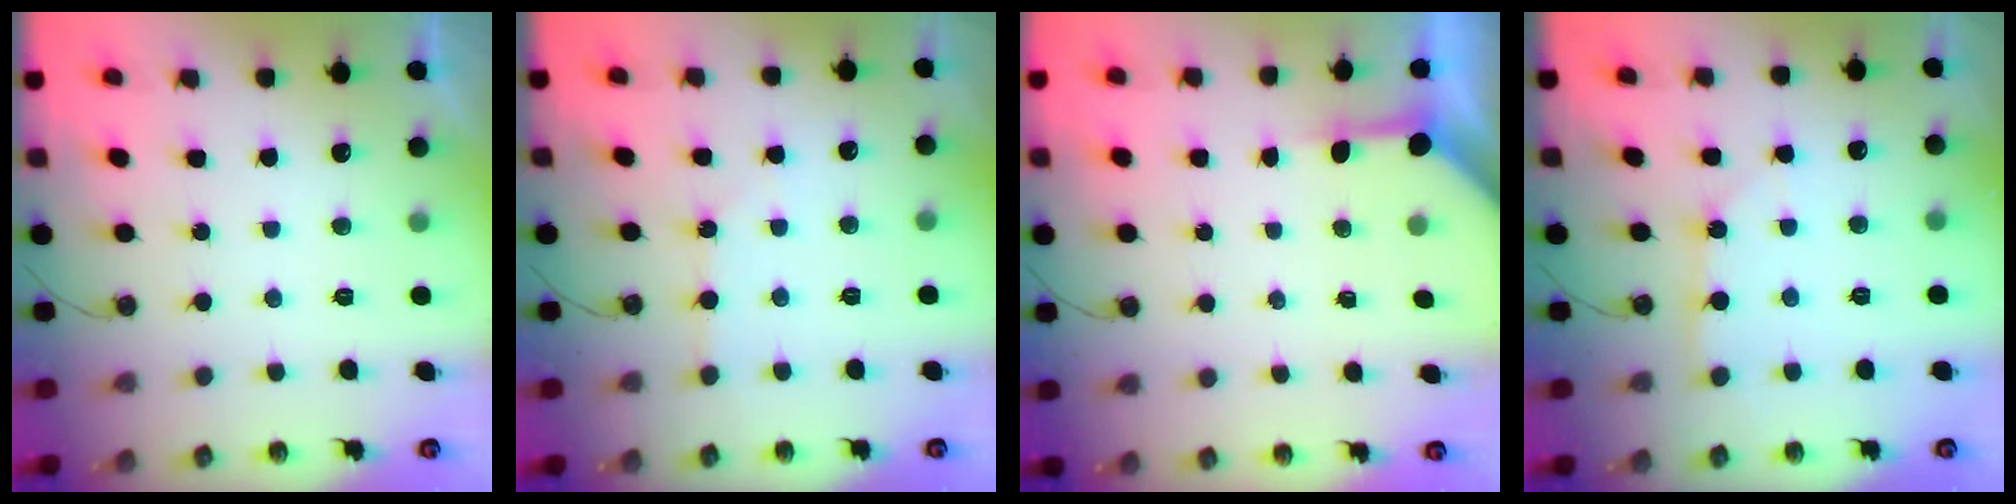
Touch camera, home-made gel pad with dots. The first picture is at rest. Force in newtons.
{"total": 2.4, "press": 2.3, "slide": 0.3}
{"total": 3.2, "press": 3.2, "slide": 0.4}
{"total": 3.4, "press": 3.3, "slide": 0.3}